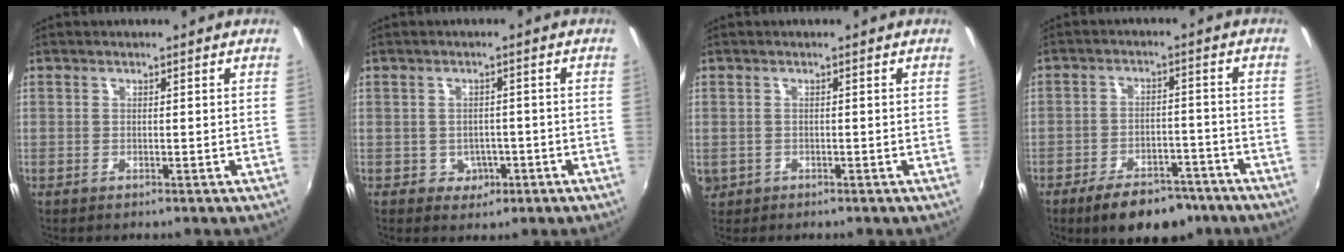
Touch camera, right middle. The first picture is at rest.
{"total": 3.7, "force": [-1.2, 3.3, 1.0], "torque": [-0.026, 0.005, -0.008]}
{"total": 2.6, "force": [-0.3, 2.4, 1.0], "torque": [-0.022, -0.003, -0.001]}
{"total": 11.6, "force": [-8.5, 5.3, 5.9], "torque": [-0.119, 0.004, -0.118]}